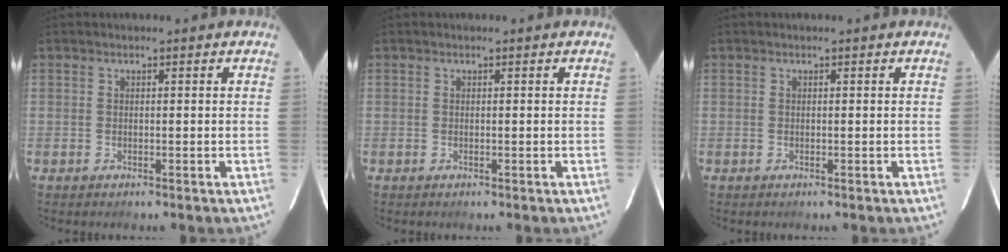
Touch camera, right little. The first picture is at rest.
{"total": 0.0}
{"total": 0.0}